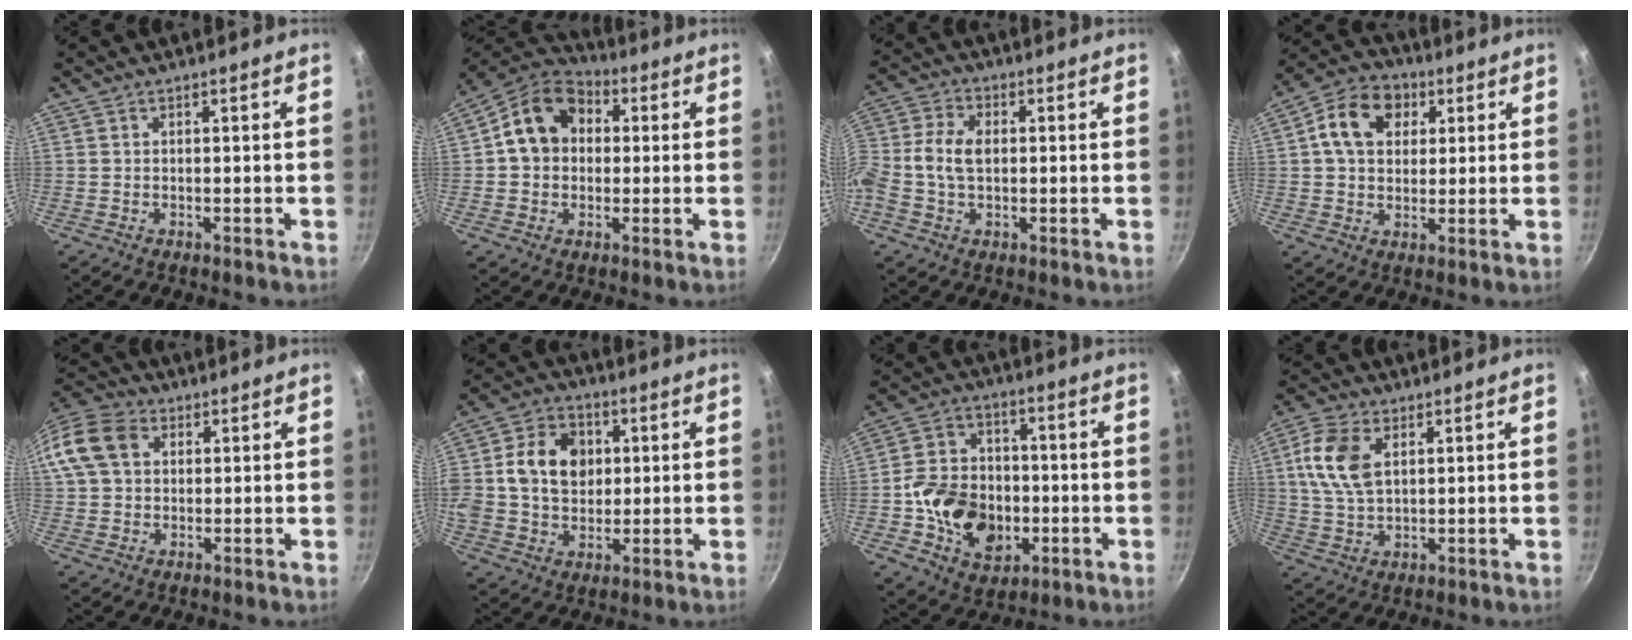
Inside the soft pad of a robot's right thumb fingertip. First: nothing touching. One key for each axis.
{"total": 12.7, "fx": 2.0, "fy": 10.1, "fz": 7.5, "tx": -0.095, "ty": 0.026, "tz": 0.014}
{"total": 7.7, "fx": -0.1, "fy": 5.0, "fz": 5.9, "tx": -0.127, "ty": 0.024, "tz": -0.018}
{"total": 11.7, "fx": 3.4, "fy": 8.9, "fz": 6.8, "tx": -0.093, "ty": 0.009, "tz": 0.041}
{"total": 12.7, "fx": 3.1, "fy": 9.8, "fz": 7.5, "tx": -0.143, "ty": 0.024, "tz": 0.042}
{"total": 15.0, "fx": 2.3, "fy": 11.7, "fz": 9.1, "tx": -0.141, "ty": 0.015, "tz": 0.028}
{"total": 15.9, "fx": -3.3, "fy": 12.2, "fz": 9.6, "tx": -0.135, "ty": 0.026, "tz": -0.052}
{"total": 10.3, "fx": 3.0, "fy": 6.1, "fz": 7.8, "tx": -0.147, "ty": -0.002, "tz": 0.058}